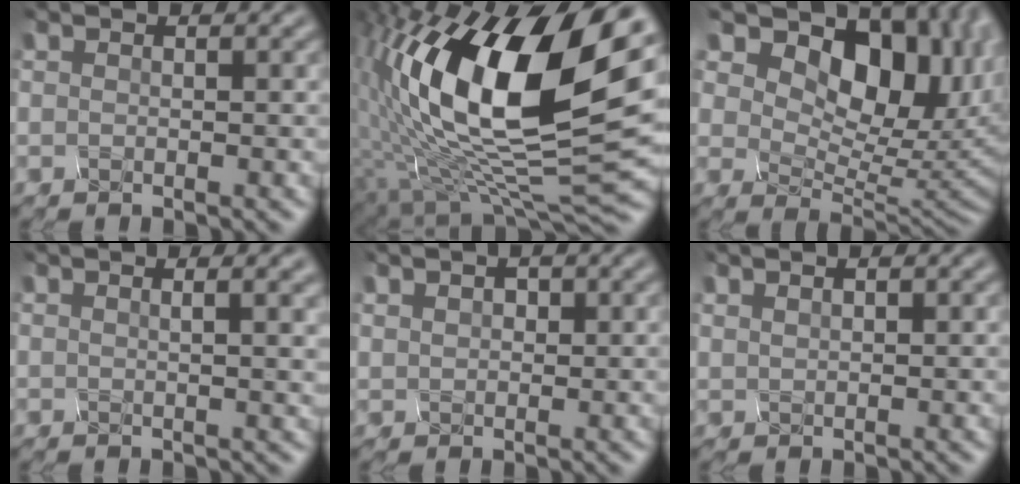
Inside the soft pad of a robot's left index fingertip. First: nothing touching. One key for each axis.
{"total": 18.1, "fx": 1.7, "fy": 7.1, "fz": 16.6, "tx": -0.318, "ty": 0.001, "tz": 0.031}
{"total": 13.3, "fx": 5.1, "fy": 8.5, "fz": 8.9, "tx": -0.133, "ty": 0.007, "tz": 0.099}
{"total": 3.8, "fx": 2.2, "fy": 1.2, "fz": 2.8, "tx": -0.021, "ty": 0.025, "tz": 0.011}
{"total": 1.2, "fx": 0.5, "fy": 0.8, "fz": 0.7, "tx": -0.030, "ty": 0.003, "tz": 0.028}
{"total": 0.7, "fx": 0.6, "fy": 0.0, "fz": 0.3, "tx": -0.012, "ty": 0.003, "tz": 0.021}